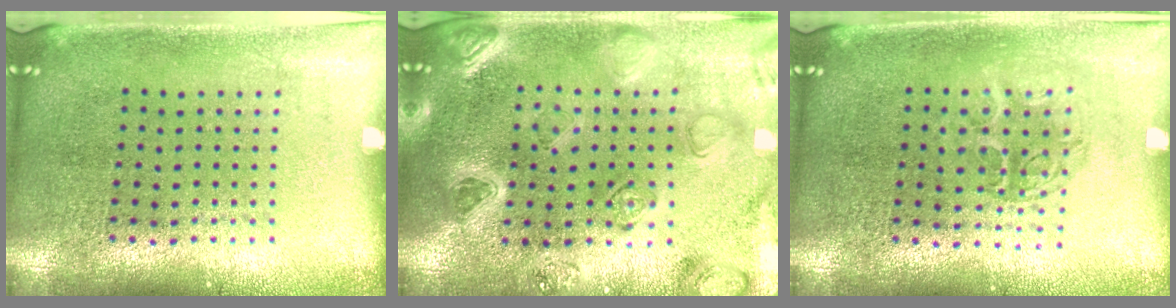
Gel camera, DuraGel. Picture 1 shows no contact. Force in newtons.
{"total": 2.2, "press": 2.2, "slide": 0.3}
{"total": 1.3, "press": 1.1, "slide": 0.7}